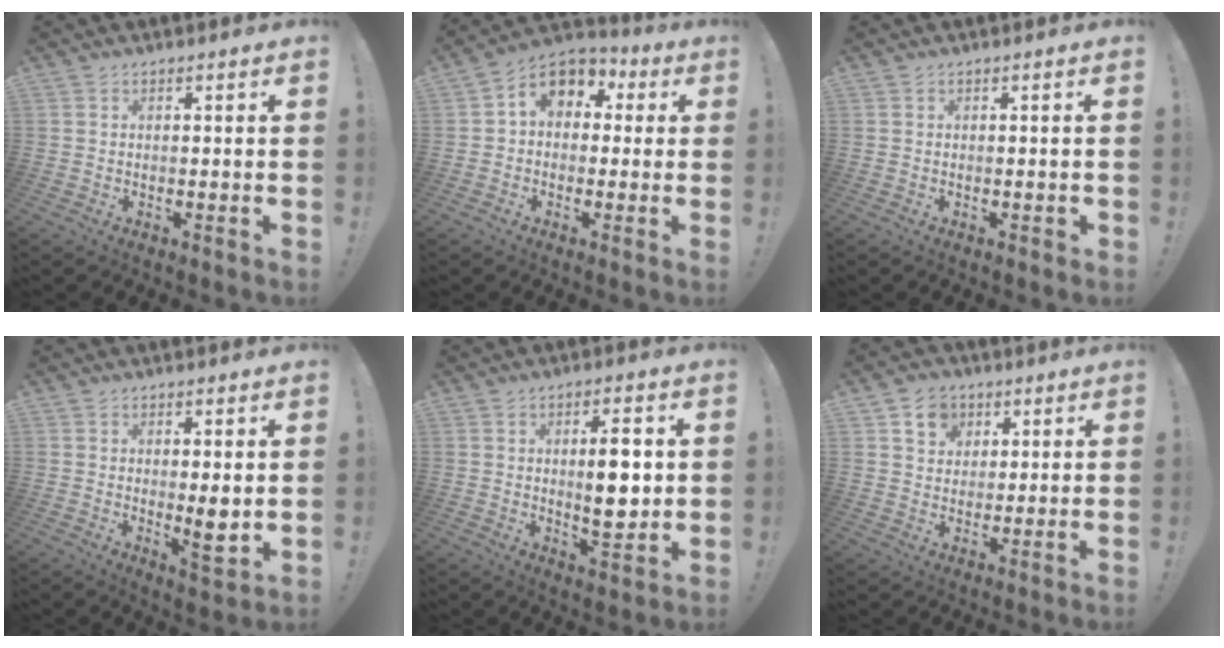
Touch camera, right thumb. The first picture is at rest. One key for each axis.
{"total": 7.4, "fx": 1.3, "fy": 5.9, "fz": 4.3, "tx": -0.066, "ty": 0.004, "tz": 0.030}
{"total": 0.5, "fx": -0.2, "fy": 0.4, "fz": 0.3, "tx": -0.006, "ty": 0.003, "tz": -0.003}
{"total": 6.1, "fx": 0.8, "fy": 1.6, "fz": 5.8, "tx": -0.061, "ty": -0.024, "tz": 0.014}
{"total": 9.6, "fx": 1.2, "fy": 3.2, "fz": 9.0, "tx": -0.128, "ty": -0.010, "tz": 0.012}
{"total": 8.0, "fx": 3.9, "fy": 6.6, "fz": 2.2, "tx": -0.029, "ty": -0.019, "tz": 0.076}